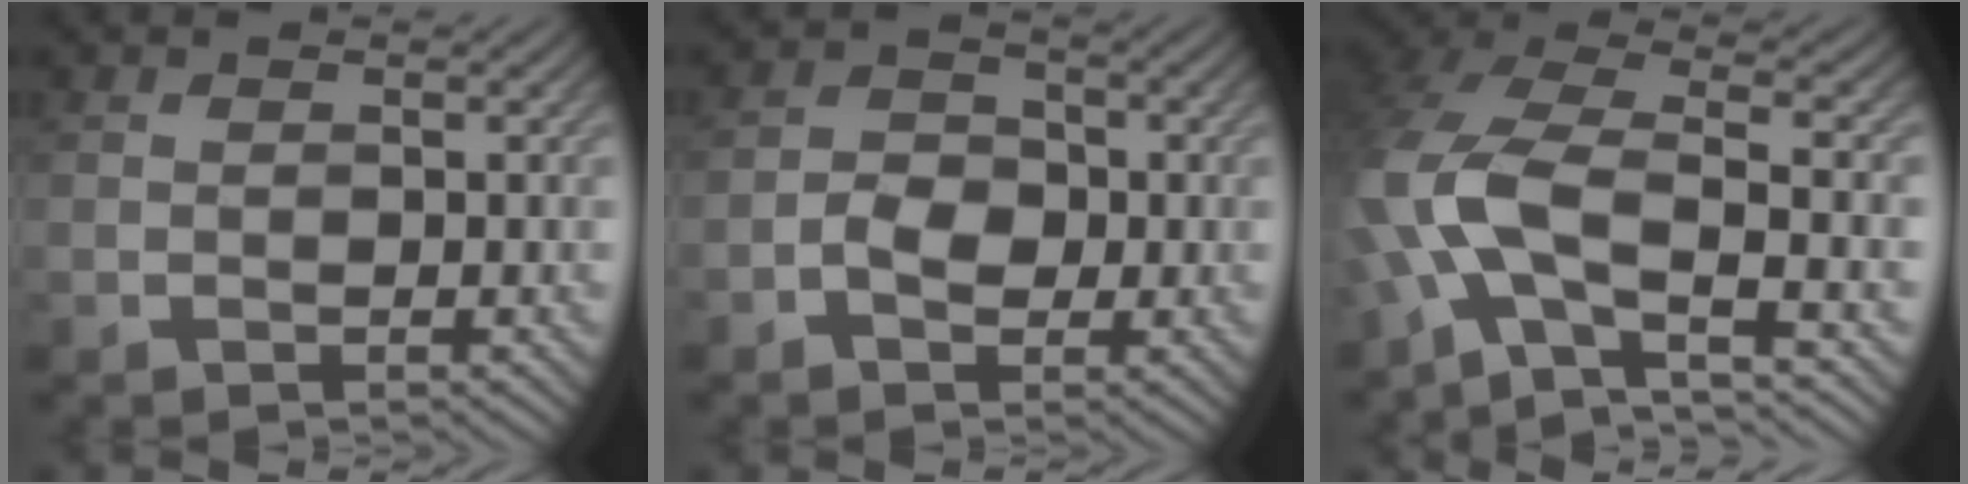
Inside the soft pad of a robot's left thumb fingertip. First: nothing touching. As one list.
[{"total": 3.1, "force": [-1.0, 2.3, 1.9], "torque": [-0.033, 0.005, -0.025]}, {"total": 12.4, "force": [-3.5, 5.4, 10.6], "torque": [-0.252, -0.009, -0.074]}]